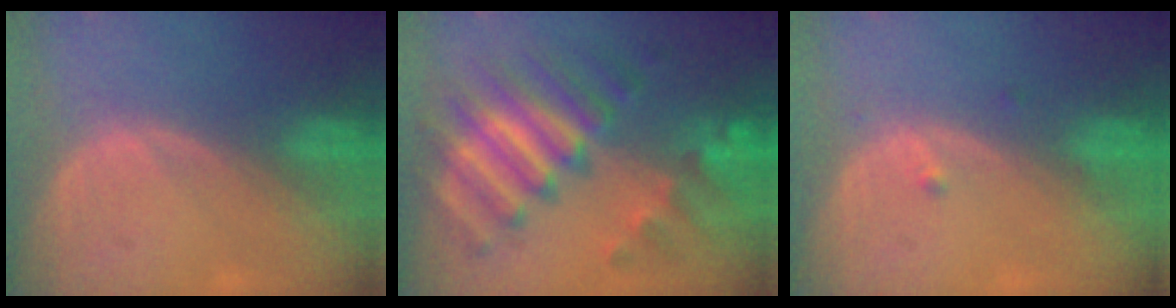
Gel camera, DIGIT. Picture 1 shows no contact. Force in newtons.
{"total": 11.7, "press": 11.6, "slide": 1.0}
{"total": 1.0, "press": 0.8, "slide": 0.6}